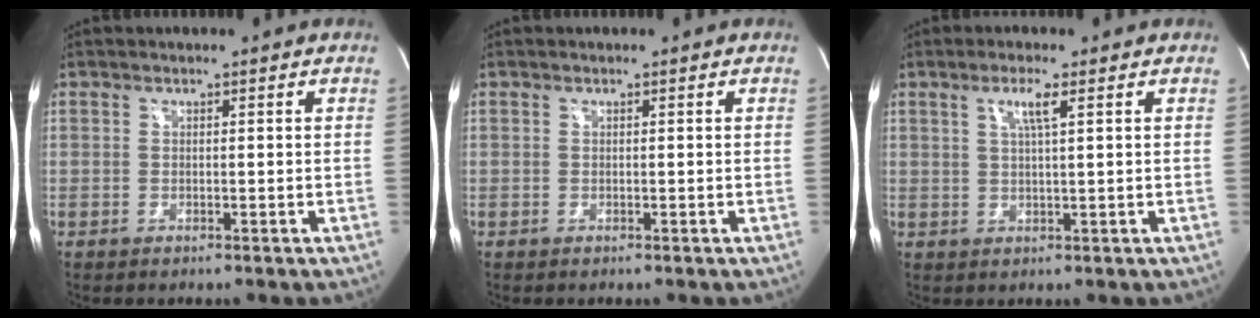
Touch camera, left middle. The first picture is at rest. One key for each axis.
{"total": 0.0}
{"total": 3.2, "fx": 1.4, "fy": -0.1, "fz": 2.9, "tx": -0.058, "ty": -0.001, "tz": 0.027}